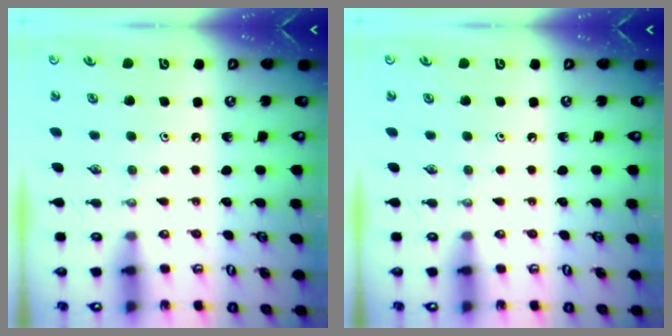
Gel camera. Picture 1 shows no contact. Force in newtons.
{"total": 0.0}